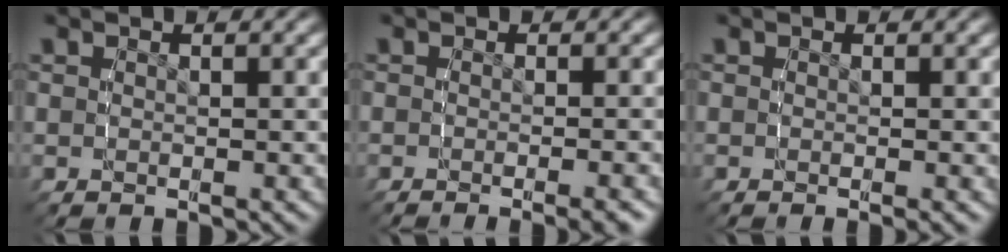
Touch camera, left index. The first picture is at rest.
{"total": 2.9, "force": [-2.2, 0.3, 1.9], "torque": [-0.022, 0.000, -0.034]}
{"total": 1.2, "force": [-0.8, 0.2, 0.9], "torque": [-0.005, 0.002, -0.013]}